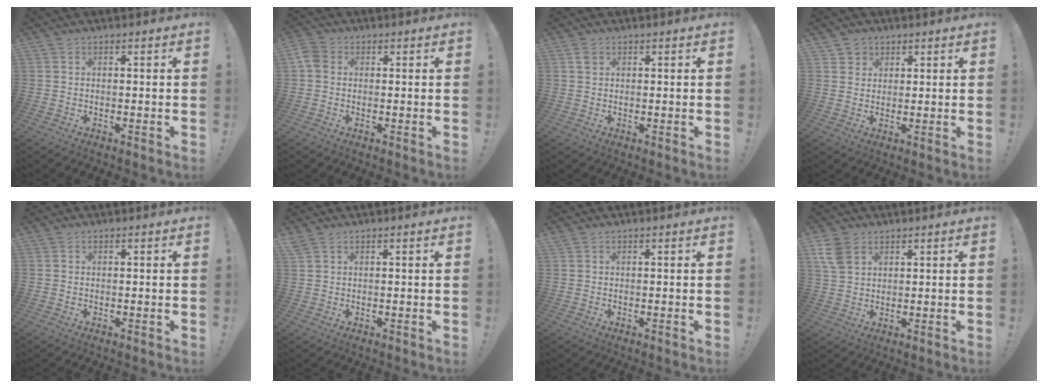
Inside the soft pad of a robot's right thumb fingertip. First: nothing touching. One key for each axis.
{"total": 4.6, "fx": 0.8, "fy": 3.6, "fz": 2.7, "tx": -0.050, "ty": 0.007, "tz": 0.015}
{"total": 1.7, "fx": 1.1, "fy": 1.0, "fz": 0.8, "tx": -0.001, "ty": -0.005, "tz": 0.016}
{"total": 3.6, "fx": 1.8, "fy": 3.0, "fz": 0.4, "tx": 0.002, "ty": -0.013, "tz": 0.032}
{"total": 0.0}
{"total": 1.6, "fx": 1.2, "fy": 0.8, "fz": 0.8, "tx": -0.021, "ty": 0.001, "tz": 0.023}
{"total": 0.0}
{"total": 7.5, "fx": 4.0, "fy": 4.9, "fz": 4.0, "tx": -0.074, "ty": -0.007, "tz": 0.078}